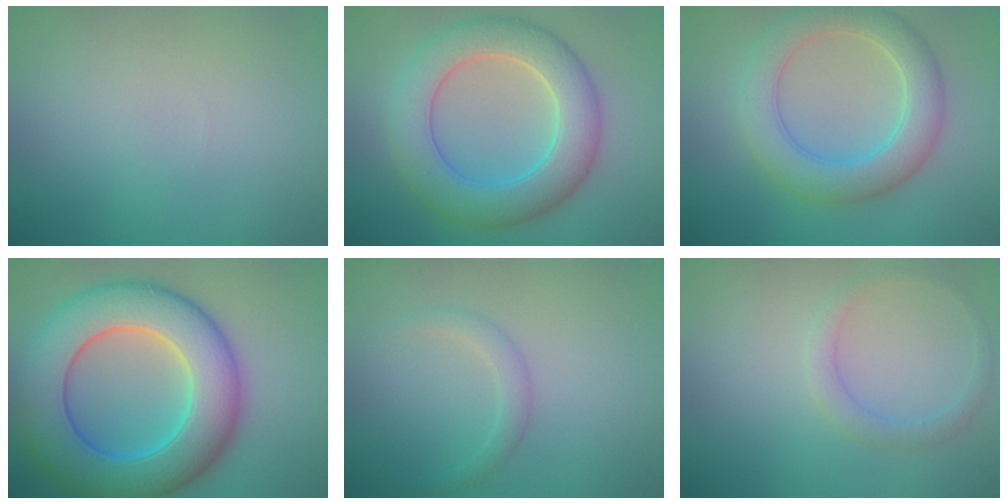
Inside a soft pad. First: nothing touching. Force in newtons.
{"total": 7.4, "press": 7.4, "slide": 0.4}
{"total": 5.3, "press": 5.3, "slide": 0.2}
{"total": 11.8, "press": 11.8, "slide": 0.4}
{"total": 1.4, "press": 1.3, "slide": 0.1}
{"total": 1.6, "press": 1.6, "slide": 0.2}